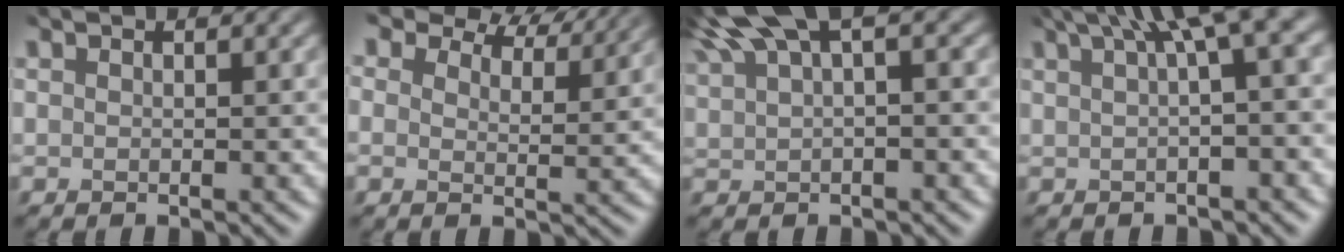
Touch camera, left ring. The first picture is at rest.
{"total": 6.5, "force": [5.9, 2.1, 1.7], "torque": [-0.051, -0.018, 0.084]}
{"total": 6.5, "force": [3.4, 2.2, 5.1], "torque": [-0.137, 0.012, 0.079]}
{"total": 6.4, "force": [3.1, 1.6, 5.4], "torque": [-0.104, 0.010, 0.068]}